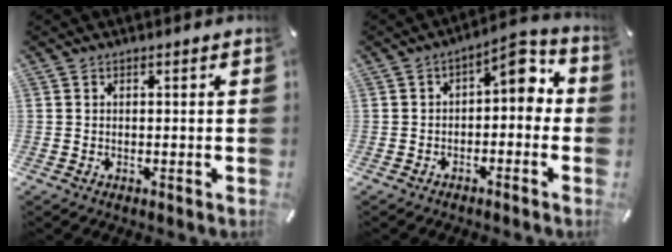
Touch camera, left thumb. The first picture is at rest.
{"total": 6.5, "force": [1.1, 3.3, 5.5], "torque": [-0.071, -0.015, 0.005]}